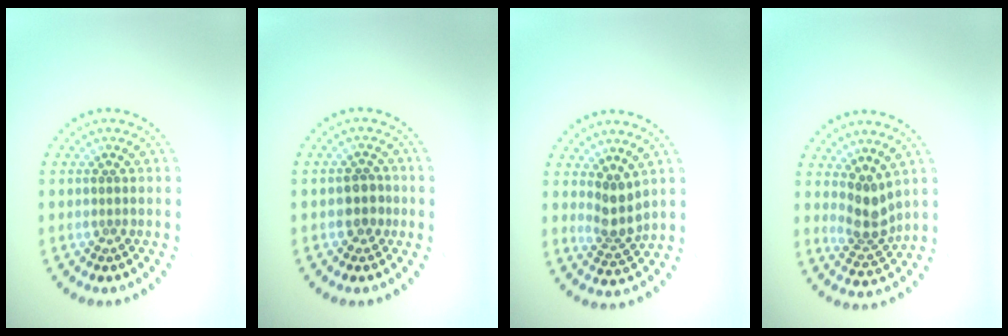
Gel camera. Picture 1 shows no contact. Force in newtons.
{"total": 2.0, "press": 1.8, "slide": 0.8}
{"total": 2.5, "press": 1.9, "slide": 1.6}
{"total": 2.9, "press": 2.2, "slide": 1.9}